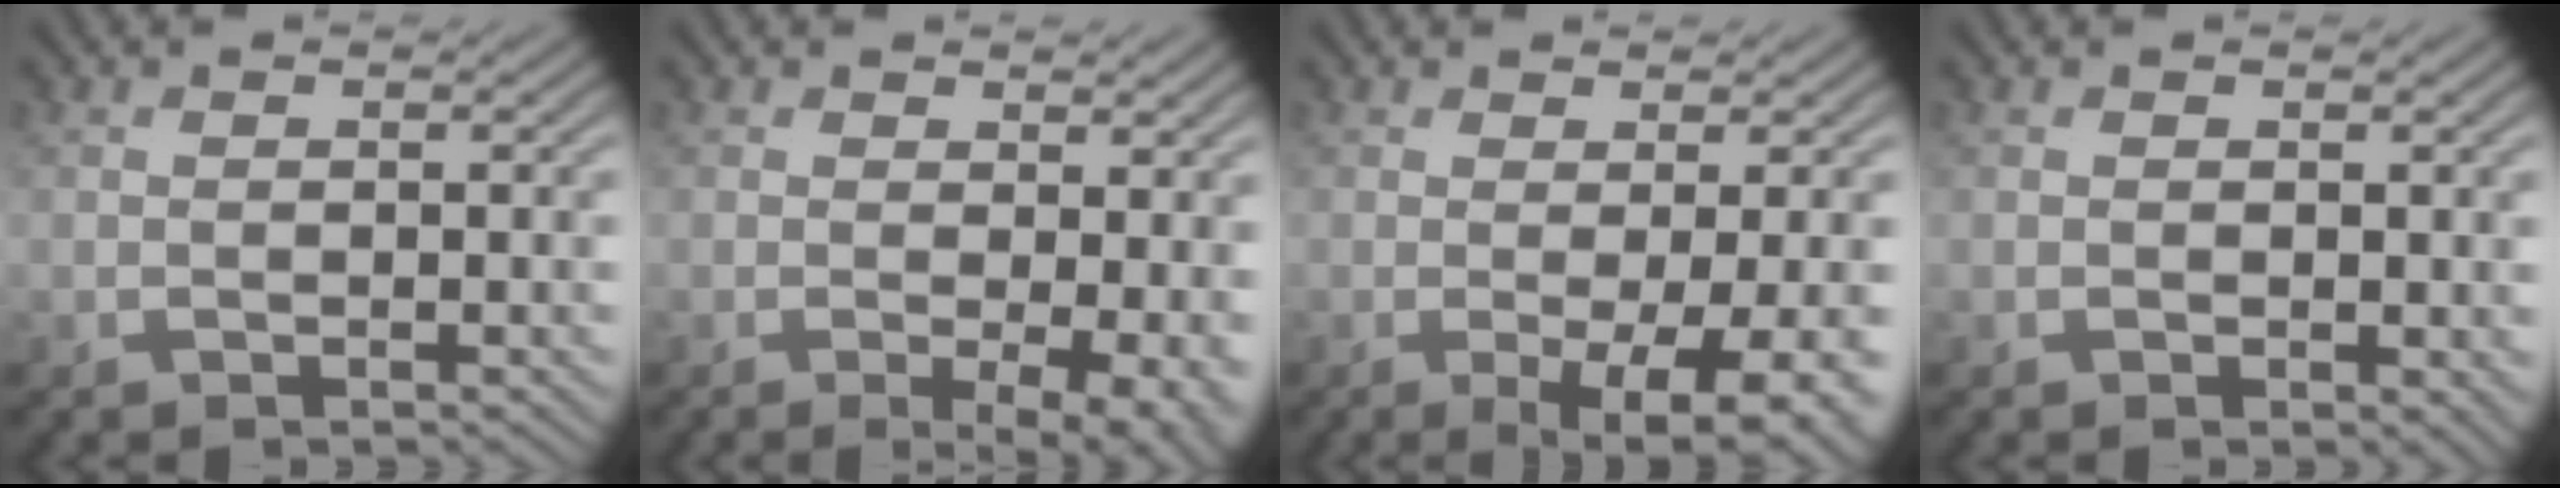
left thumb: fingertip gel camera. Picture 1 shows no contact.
{"total": 4.8, "force": [0.1, 1.3, 4.6], "torque": [-0.069, -0.008, 0.002]}
{"total": 6.7, "force": [-1.2, 1.6, 6.4], "torque": [-0.089, -0.006, -0.012]}
{"total": 1.0, "force": [0.1, 0.5, 0.8], "torque": [-0.008, -0.002, 0.004]}